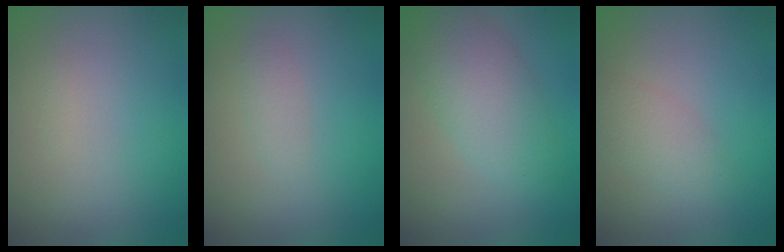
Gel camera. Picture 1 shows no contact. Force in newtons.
{"total": 0.8, "press": 0.8, "slide": 0.1}
{"total": 4.4, "press": 4.4, "slide": 0.2}
{"total": 2.2, "press": 2.2, "slide": 0.2}